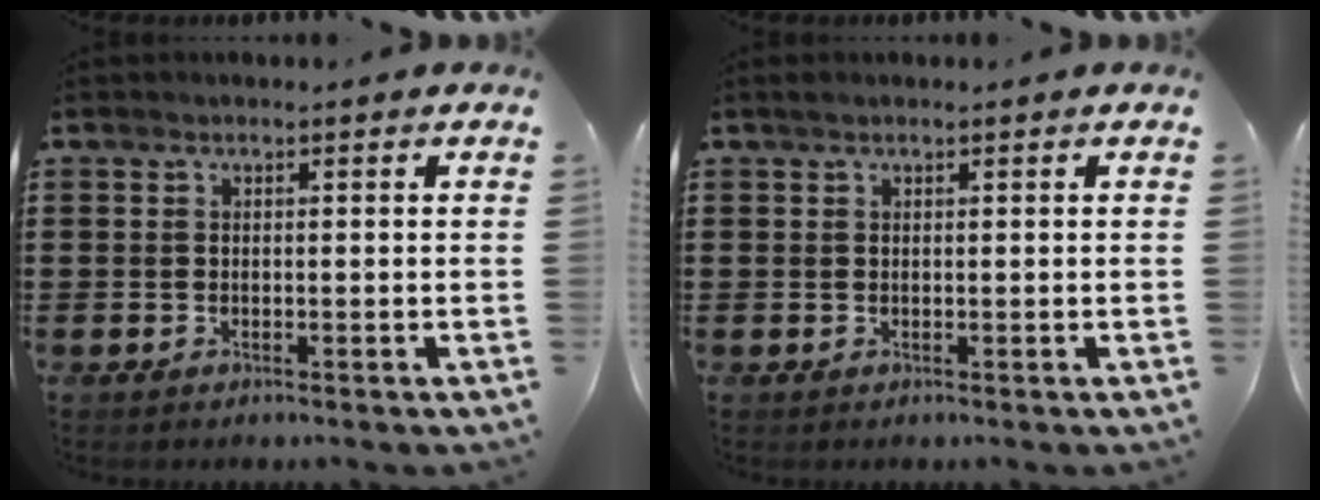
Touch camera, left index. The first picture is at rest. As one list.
[{"total": 0.6, "force": [0.4, 0.0, 0.4], "torque": [-0.007, 0.001, 0.009]}]